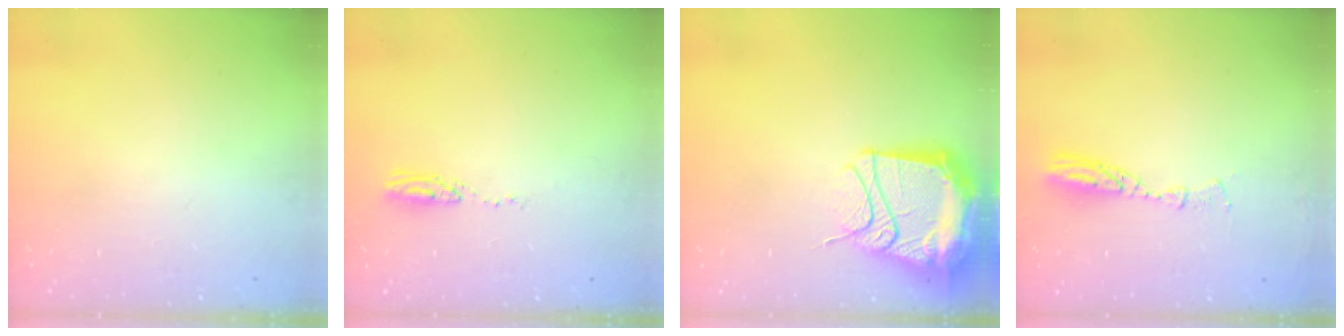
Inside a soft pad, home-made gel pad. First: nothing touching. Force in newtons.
{"total": 14.7, "press": 6.3, "slide": 13.3}
{"total": 24.0, "press": 20.5, "slide": 12.5}
{"total": 8.0, "press": 8.0, "slide": 0.7}